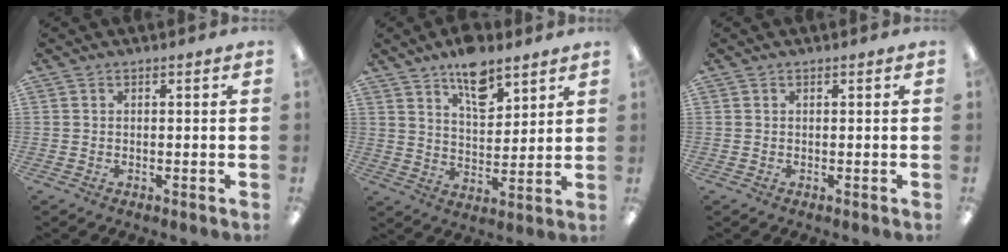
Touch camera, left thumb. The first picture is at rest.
{"total": 10.7, "force": [7.6, 4.9, 5.7], "torque": [-0.085, -0.039, 0.132]}
{"total": 0.0}